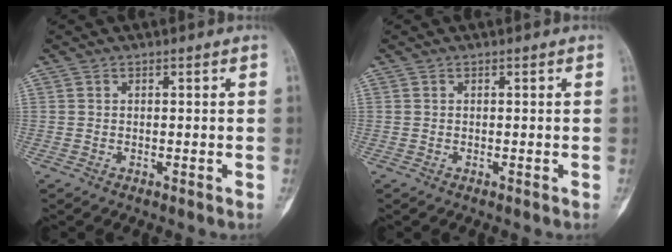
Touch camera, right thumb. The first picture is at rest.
{"total": 0.0}